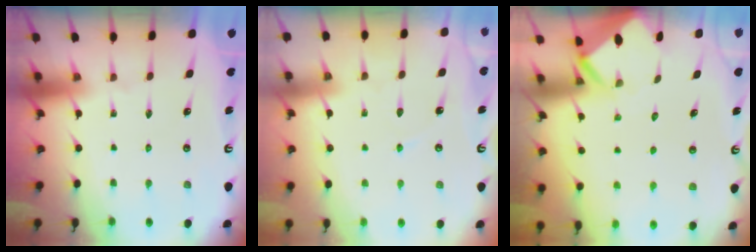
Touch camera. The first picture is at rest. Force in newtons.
{"total": 2.6, "press": 2.5, "slide": 0.3}
{"total": 2.3, "press": 2.3, "slide": 0.2}